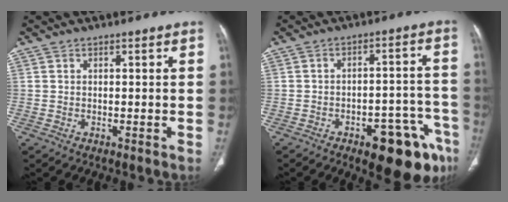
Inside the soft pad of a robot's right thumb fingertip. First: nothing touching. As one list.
[{"total": 15.7, "force": [-9.0, 6.0, 11.4], "torque": [-0.085, 0.060, -0.111]}]